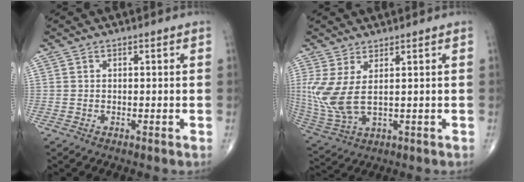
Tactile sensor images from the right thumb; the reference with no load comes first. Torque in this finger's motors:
{"motor_torque": [-0.76, 1.16, 0.92, 0.25, 0.27]}